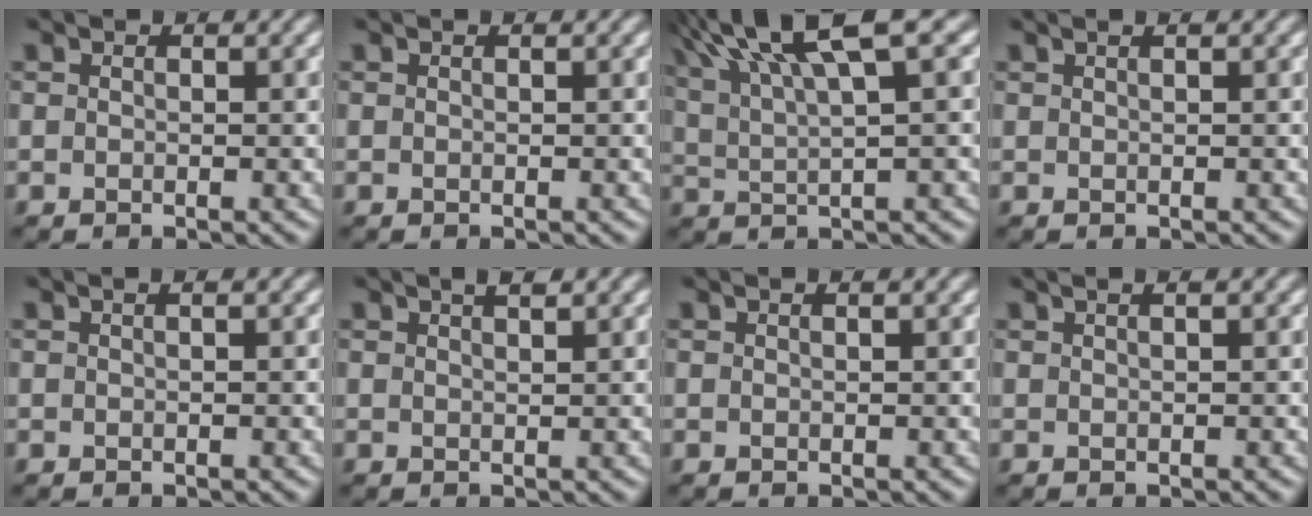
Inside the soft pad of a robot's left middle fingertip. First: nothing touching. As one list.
[{"total": 0.0}, {"total": 9.9, "force": [5.5, 2.5, 7.8], "torque": [-0.144, 0.026, 0.092]}, {"total": 1.7, "force": [1.2, 0.6, 1.1], "torque": [-0.011, 0.016, 0.007]}, {"total": 0.9, "force": [0.6, 0.2, 0.7], "torque": [-0.005, 0.002, 0.000]}, {"total": 1.9, "force": [1.4, 0.4, 1.2], "torque": [-0.011, 0.010, 0.009]}, {"total": 0.8, "force": [0.7, 0.1, 0.4], "torque": [-0.004, 0.000, 0.004]}, {"total": 2.3, "force": [1.4, 0.9, 1.5], "torque": [-0.016, 0.022, 0.011]}]